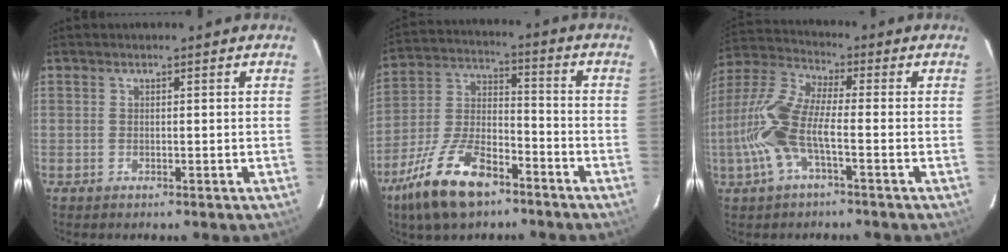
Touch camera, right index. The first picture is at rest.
{"total": 16.7, "force": [-10.8, 7.0, 10.7], "torque": [-0.233, -0.007, -0.197]}
{"total": 12.1, "force": [-3.3, 3.3, 11.2], "torque": [-0.255, 0.003, -0.068]}